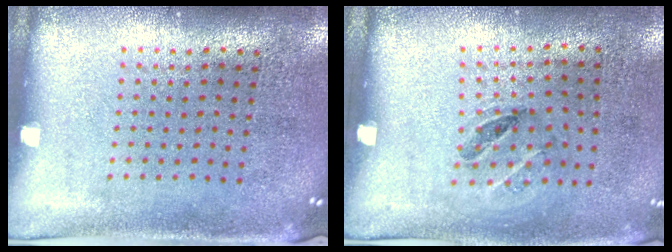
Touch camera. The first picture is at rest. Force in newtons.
{"total": 1.2, "press": 0.8, "slide": 0.9}